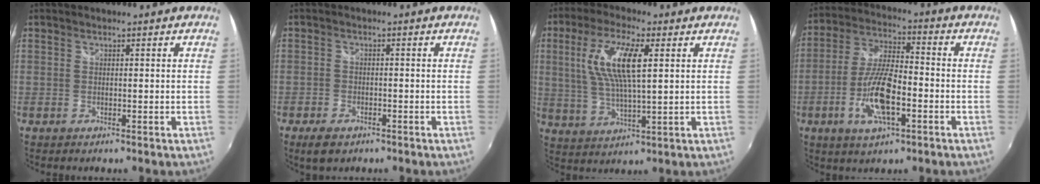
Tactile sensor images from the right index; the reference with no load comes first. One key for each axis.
{"total": 4.7, "fx": -3.2, "fy": 2.6, "fz": 2.3, "tx": -0.062, "ty": -0.010, "tz": -0.054}
{"total": 11.9, "fx": 3.0, "fy": 3.3, "fz": 11.0, "tx": -0.217, "ty": 0.006, "tz": 0.060}
{"total": 12.3, "fx": -4.2, "fy": 4.2, "fz": 10.8, "tx": -0.227, "ty": -0.003, "tz": -0.079}